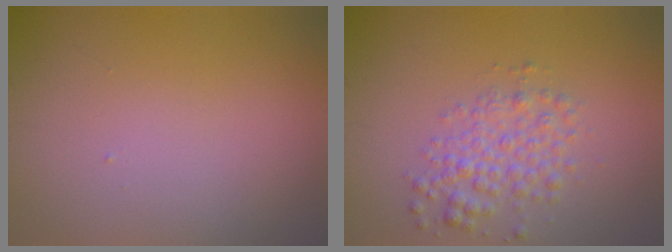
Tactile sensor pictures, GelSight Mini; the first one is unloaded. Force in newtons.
{"total": 3.1, "press": 3.1, "slide": 0.1}